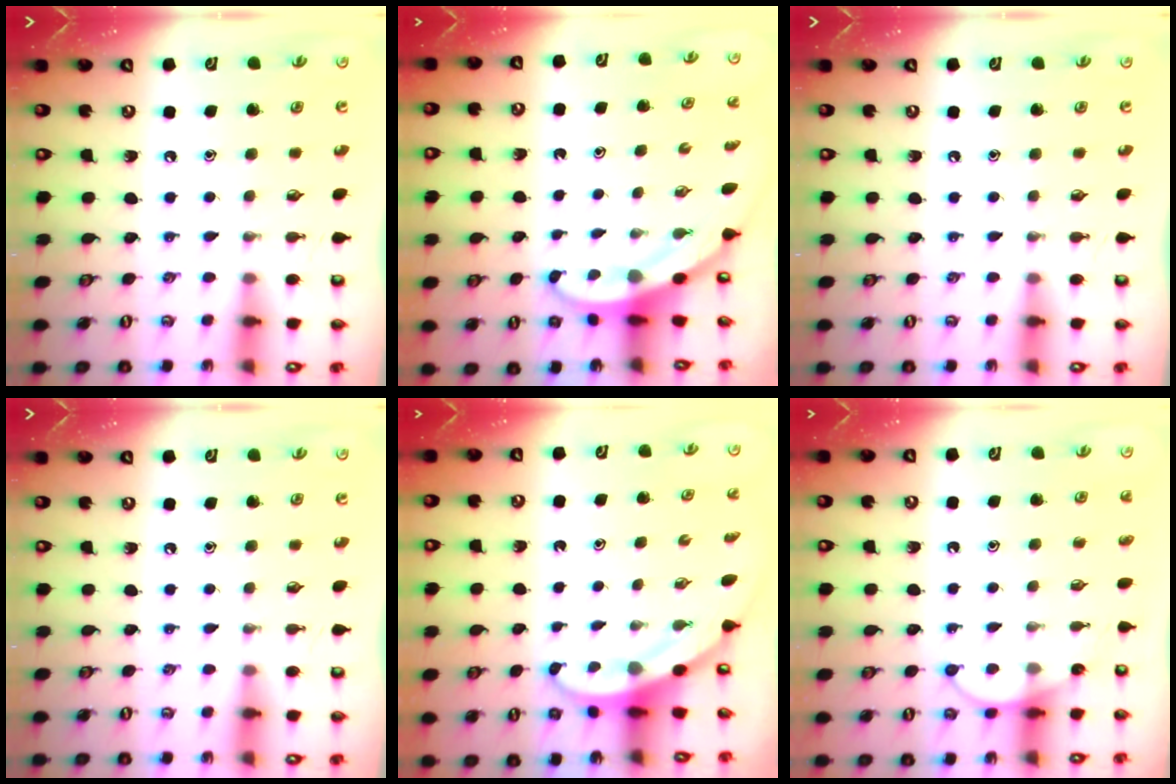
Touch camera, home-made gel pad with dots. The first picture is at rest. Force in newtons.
{"total": 2.9, "press": 2.9, "slide": 0.1}
{"total": 0.0}
{"total": 0.0}
{"total": 3.2, "press": 3.2, "slide": 0.1}
{"total": 8.5, "press": 8.4, "slide": 0.5}